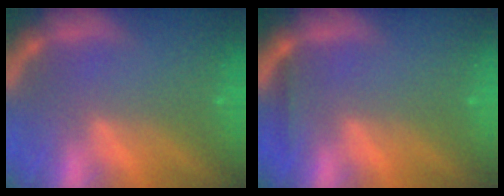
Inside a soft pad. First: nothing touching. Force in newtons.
{"total": 0.9}